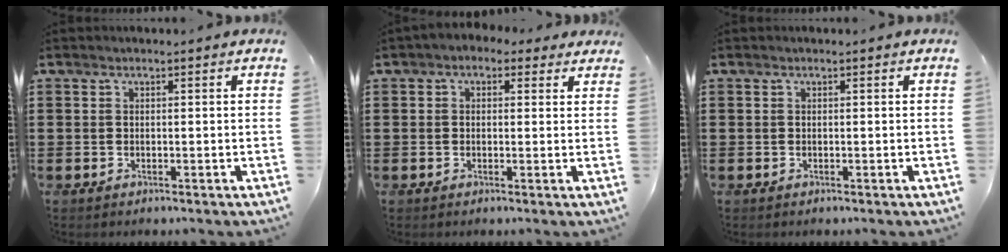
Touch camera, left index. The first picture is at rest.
{"total": 1.7, "force": [0.6, 1.5, 0.7], "torque": [-0.020, 0.010, 0.009]}
{"total": 0.0}